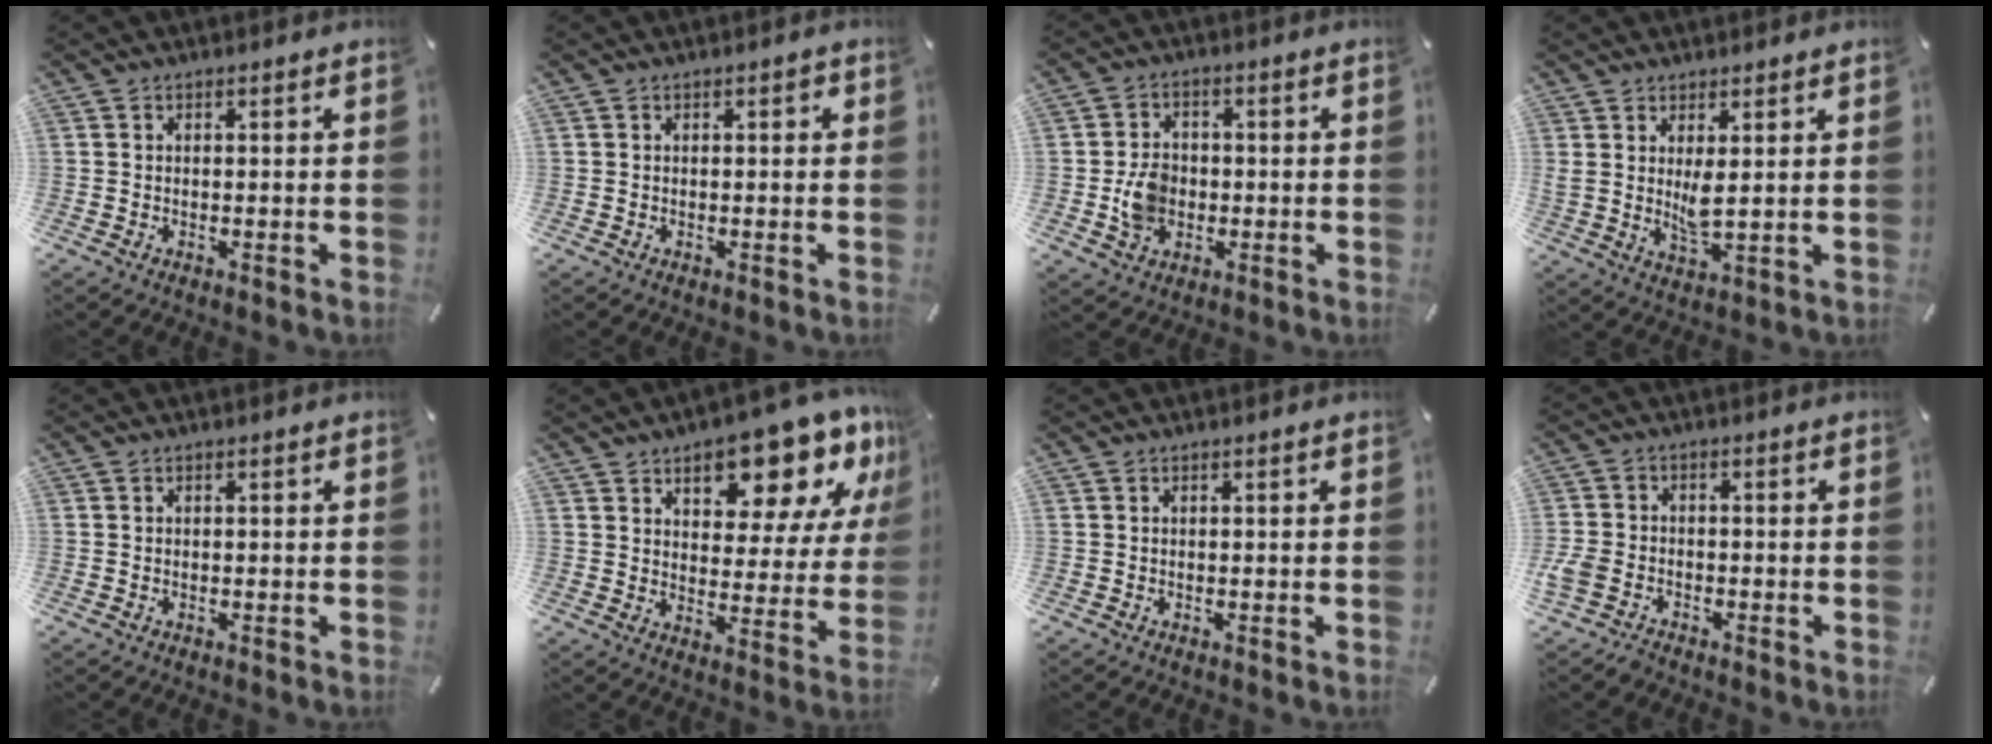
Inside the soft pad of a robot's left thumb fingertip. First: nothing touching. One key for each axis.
{"total": 0.7, "fx": 0.1, "fy": 0.4, "fz": 0.6, "tx": -0.011, "ty": 0.005, "tz": 0.000}
{"total": 7.2, "fx": -1.2, "fy": 6.0, "fz": 3.7, "tx": -0.070, "ty": 0.003, "tz": -0.022}
{"total": 5.1, "fx": 2.0, "fy": 1.6, "fz": 4.4, "tx": -0.088, "ty": -0.015, "tz": 0.034}
{"total": 0.0}
{"total": 16.3, "fx": 11.7, "fy": 7.3, "fz": 8.6, "tx": -0.112, "ty": -0.080, "tz": 0.196}
{"total": 0.0}
{"total": 4.2, "fx": -2.8, "fy": 2.7, "fz": 1.7, "tx": -0.045, "ty": 0.011, "tz": -0.056}